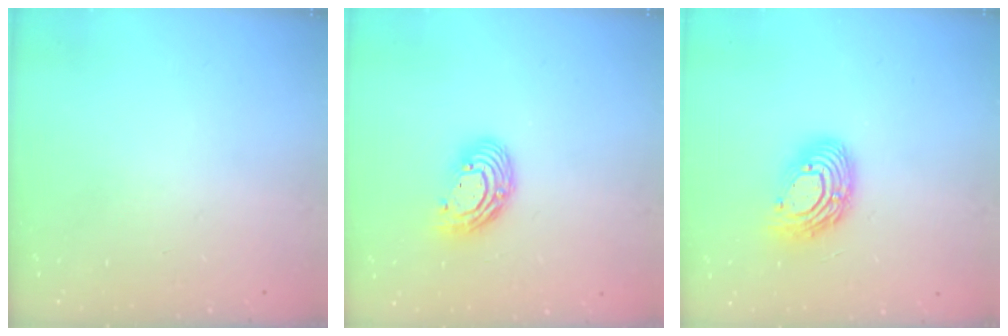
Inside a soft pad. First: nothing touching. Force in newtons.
{"total": 10.8, "press": 10.8, "slide": 0.9}
{"total": 12.4, "press": 12.4, "slide": 1.0}